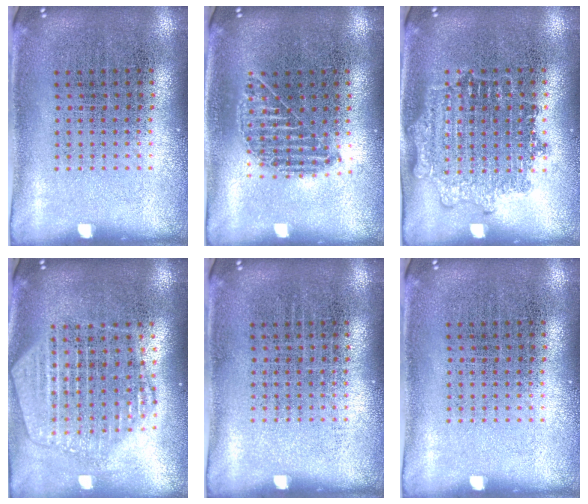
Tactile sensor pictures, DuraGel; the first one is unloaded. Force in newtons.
{"total": 1.0, "press": 0.9, "slide": 0.3}
{"total": 1.2, "press": 1.2, "slide": 0.3}
{"total": 2.2, "press": 1.9, "slide": 1.0}
{"total": 0.0}
{"total": 0.0}